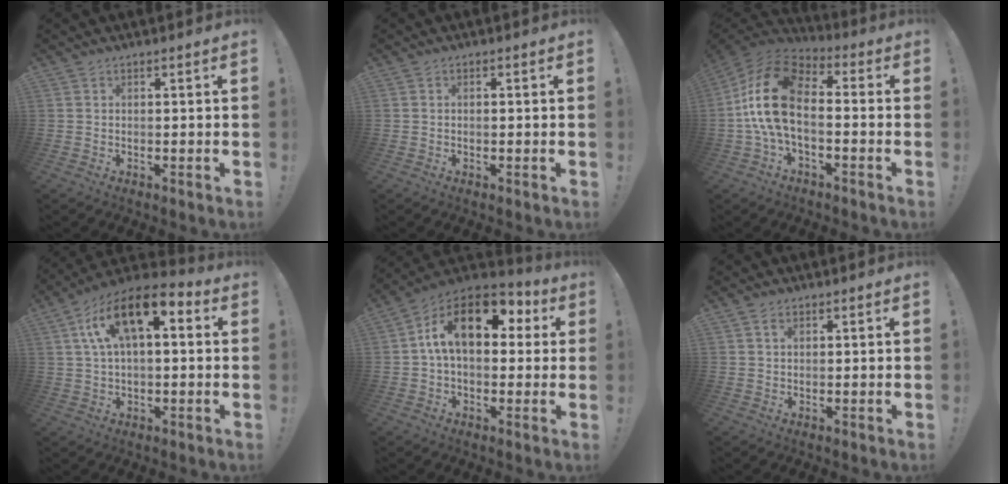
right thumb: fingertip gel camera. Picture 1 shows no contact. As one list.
[{"total": 0.0}, {"total": 16.9, "force": [0.0, 9.5, 14.0], "torque": [-0.266, 0.019, 0.007]}, {"total": 15.2, "force": [5.9, 6.7, 12.3], "torque": [-0.219, -0.010, 0.105]}, {"total": 17.6, "force": [5.1, 9.8, 13.6], "torque": [-0.222, -0.003, 0.086]}, {"total": 1.6, "force": [0.9, 1.0, 0.9], "torque": [-0.019, 0.001, 0.016]}]